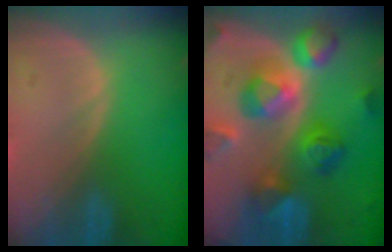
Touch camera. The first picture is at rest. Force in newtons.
{"total": 11.3, "press": 11.2, "slide": 1.0}